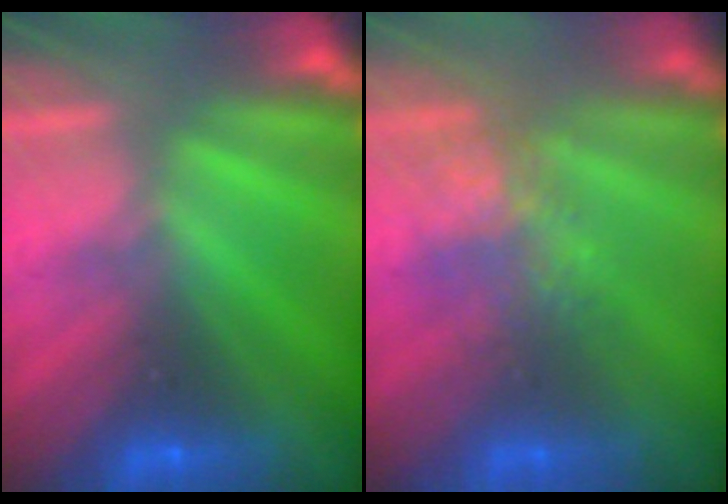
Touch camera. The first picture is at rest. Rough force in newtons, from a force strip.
{"total": 3.7}